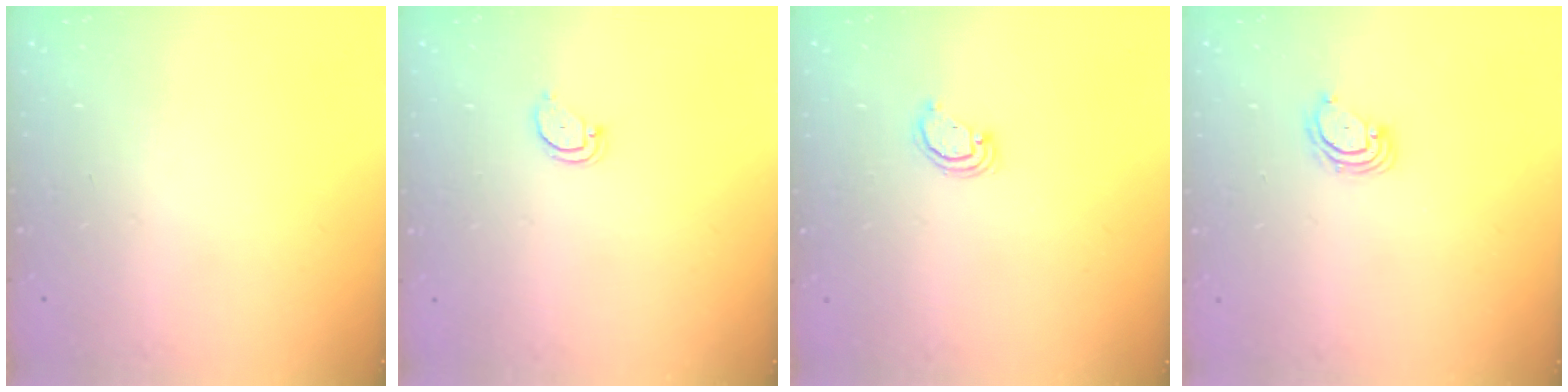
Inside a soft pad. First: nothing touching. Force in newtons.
{"total": 2.4, "press": 2.4, "slide": 0.2}
{"total": 2.5, "press": 2.5, "slide": 0.2}
{"total": 4.5, "press": 4.4, "slide": 0.5}